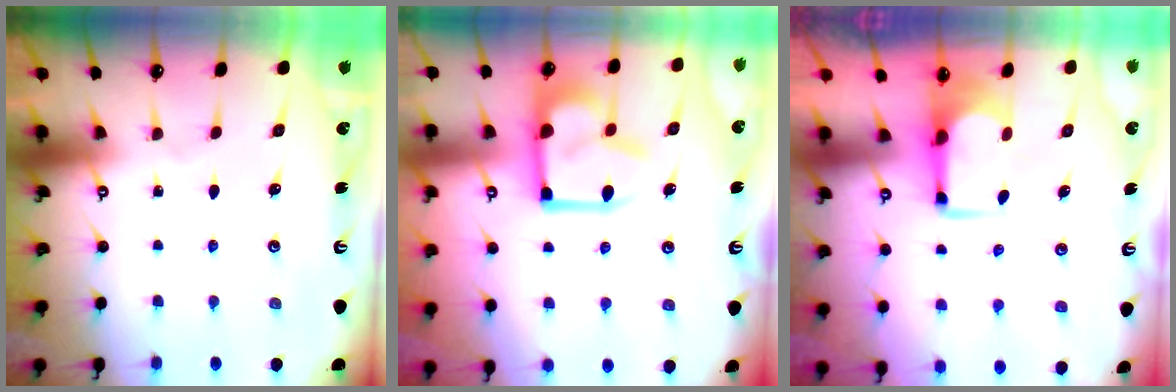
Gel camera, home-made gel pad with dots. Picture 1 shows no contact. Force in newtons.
{"total": 9.5, "press": 9.4, "slide": 1.4}
{"total": 1.9, "press": 1.6, "slide": 1.0}